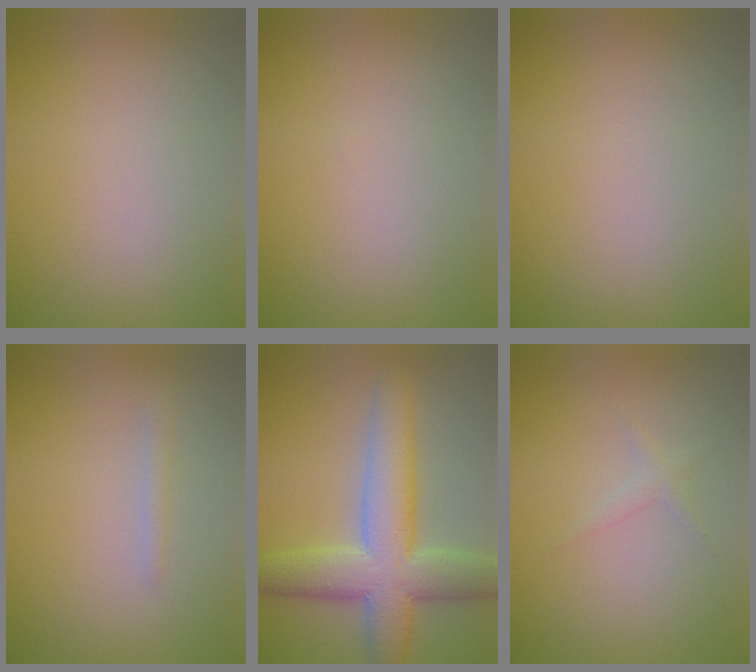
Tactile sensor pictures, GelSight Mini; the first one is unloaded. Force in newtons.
{"total": 0.0}
{"total": 0.0}
{"total": 0.9, "press": 0.9, "slide": 0.1}
{"total": 8.6, "press": 8.6, "slide": 0.5}
{"total": 0.9, "press": 0.9, "slide": 0.0}